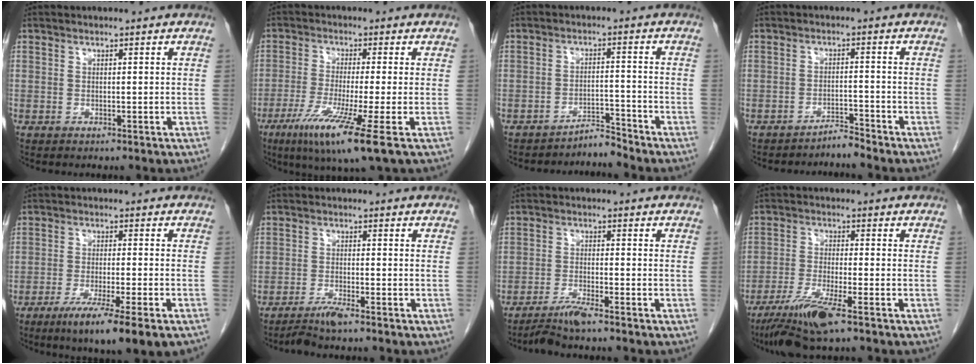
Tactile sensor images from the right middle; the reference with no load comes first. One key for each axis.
{"total": 10.7, "fx": -5.4, "fy": -0.9, "fz": 9.2, "tx": -0.174, "ty": -0.039, "tz": -0.094}
{"total": 3.1, "fx": -3.0, "fy": -0.3, "fz": -0.4, "tx": 0.019, "ty": -0.005, "tz": -0.049}
{"total": 2.3, "fx": -2.3, "fy": -0.4, "fz": -0.1, "tx": 0.013, "ty": -0.008, "tz": -0.038}
{"total": 11.3, "fx": -7.3, "fy": 0.0, "fz": 8.6, "tx": -0.129, "ty": -0.029, "tz": -0.107}
{"total": 3.1, "fx": -2.6, "fy": -0.4, "fz": 1.6, "tx": -0.034, "ty": -0.008, "tz": -0.053}
{"total": 3.9, "fx": -3.3, "fy": -0.5, "fz": 2.0, "tx": -0.040, "ty": -0.013, "tz": -0.066}
{"total": 8.2, "fx": -5.4, "fy": 0.2, "fz": 6.2, "tx": -0.123, "ty": -0.025, "tz": -0.102}